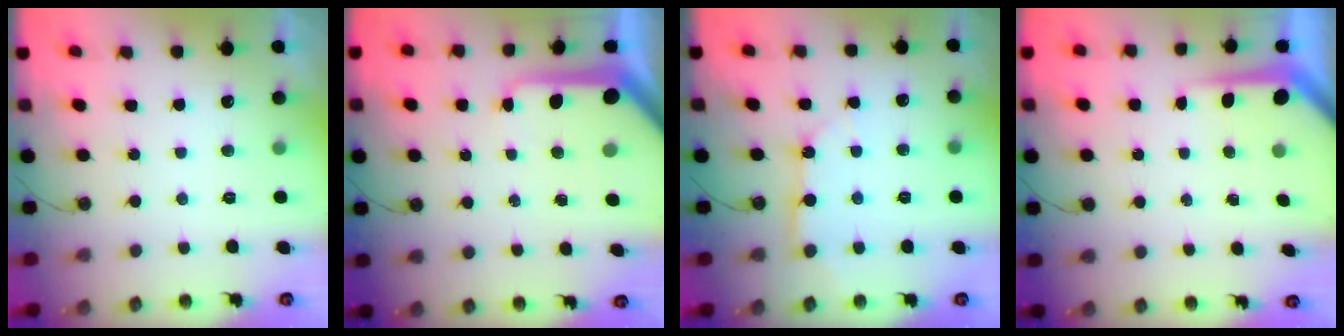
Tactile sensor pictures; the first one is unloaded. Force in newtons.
{"total": 10.3, "press": 10.2, "slide": 1.2}
{"total": 4.2, "press": 4.2, "slide": 0.5}
{"total": 4.5, "press": 4.5, "slide": 0.2}